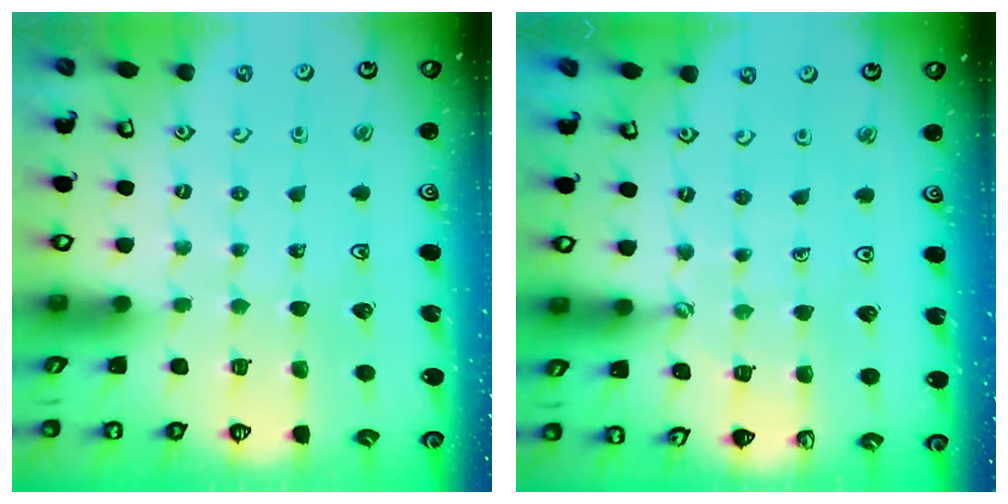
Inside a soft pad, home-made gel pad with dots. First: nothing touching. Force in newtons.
{"total": 2.7, "press": 2.7, "slide": 0.4}